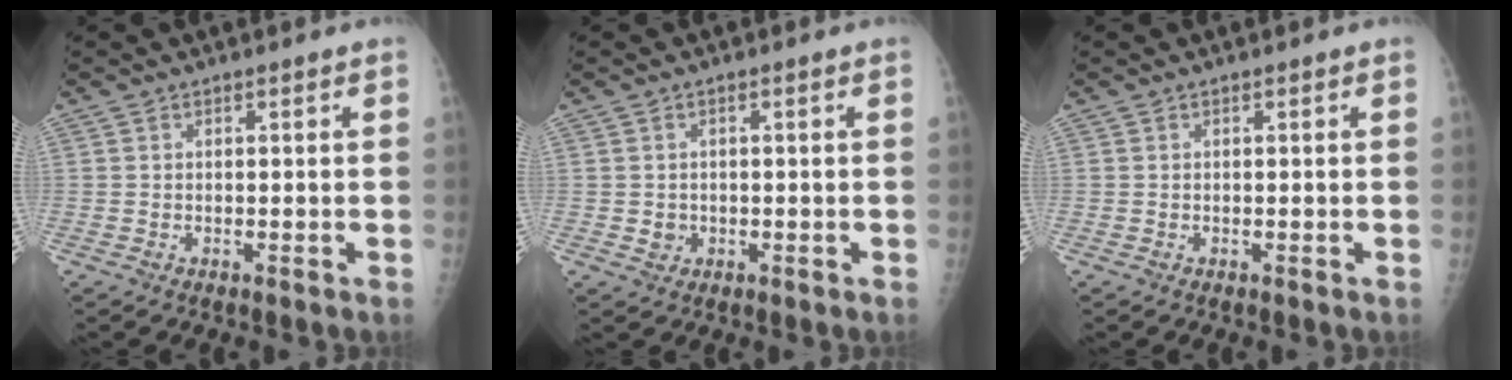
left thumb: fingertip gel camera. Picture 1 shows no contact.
{"total": 1.8, "force": [-0.3, 1.7, 0.6], "torque": [-0.001, 0.003, 0.001]}
{"total": 0.0}